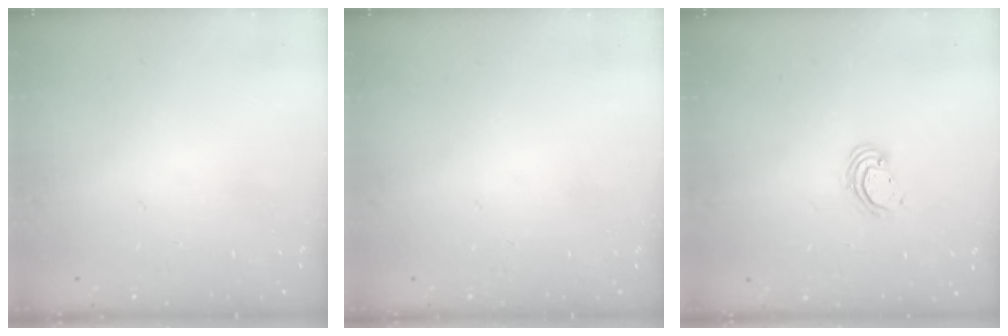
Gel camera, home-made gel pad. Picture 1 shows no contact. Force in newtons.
{"total": 0.0}
{"total": 2.6, "press": 2.6, "slide": 0.1}